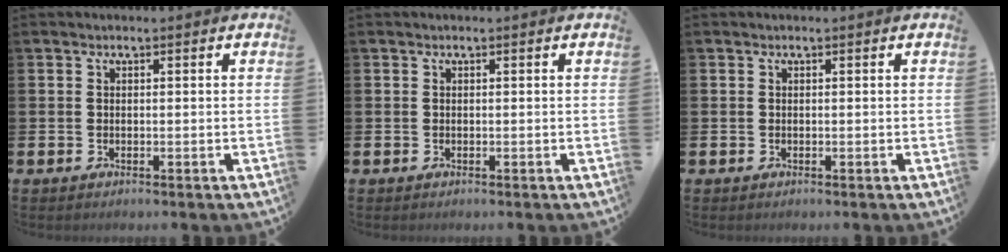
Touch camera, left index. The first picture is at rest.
{"total": 0.0}
{"total": 0.0}